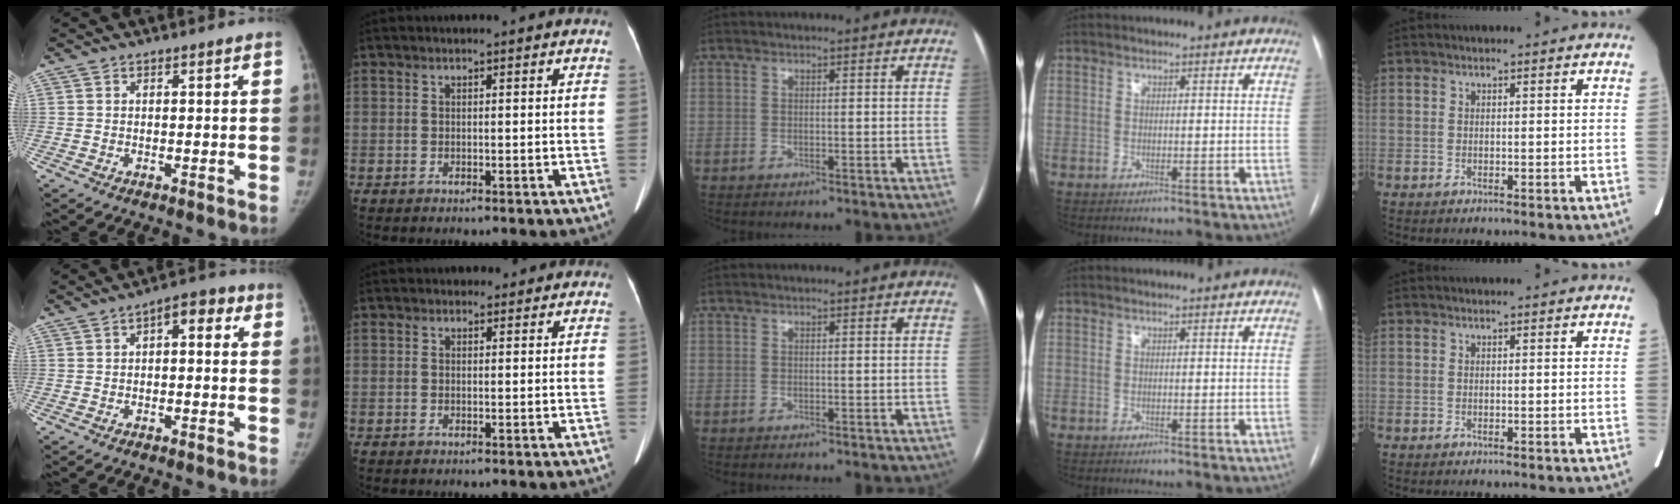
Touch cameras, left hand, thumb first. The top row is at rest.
{"thumb": {"total": 5.3, "force": [1.0, 2.8, 4.4], "torque": [-0.039, 0.023, 0.002]}, "index": {"total": 1.3, "force": [0.8, 1.0, 0.1], "torque": [0.006, 0.004, 0.005]}}